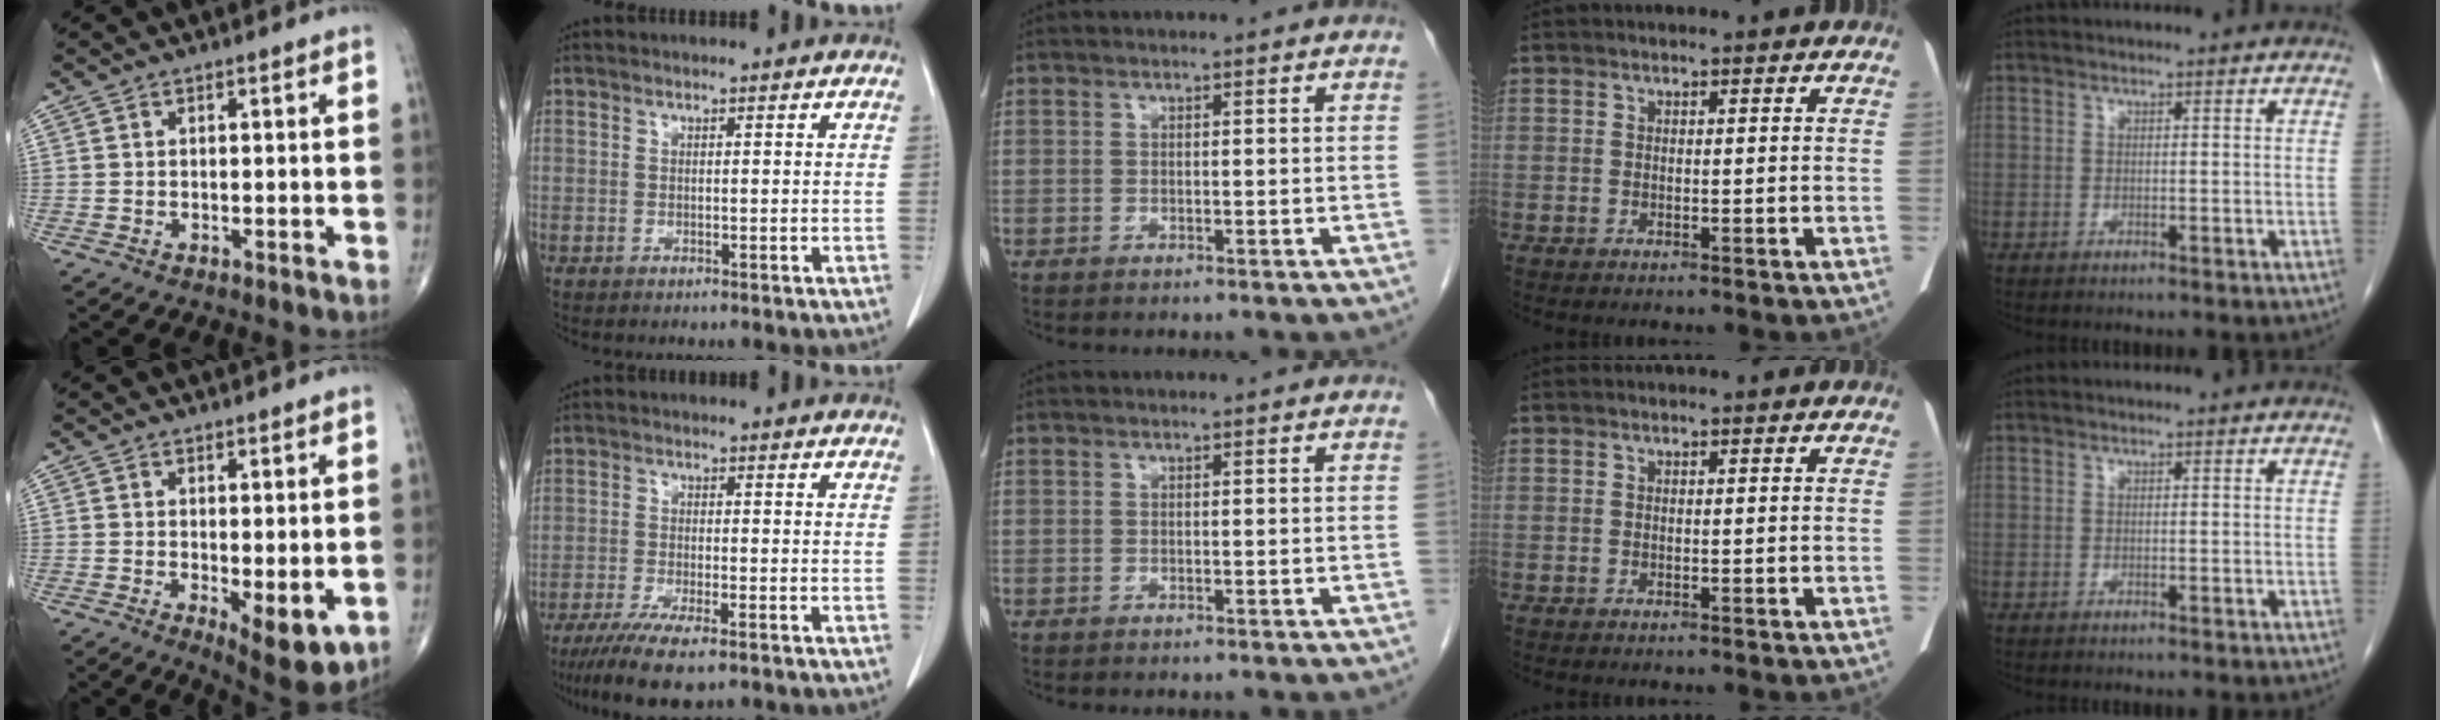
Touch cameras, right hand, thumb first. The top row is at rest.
{"thumb": {"total": 7.8, "force": [-1.6, 2.9, 7.1], "torque": [-0.096, -0.023, -0.015]}, "index": {"total": 9.0, "force": [-6.5, 1.2, 6.1], "torque": [-0.098, -0.020, -0.101]}}